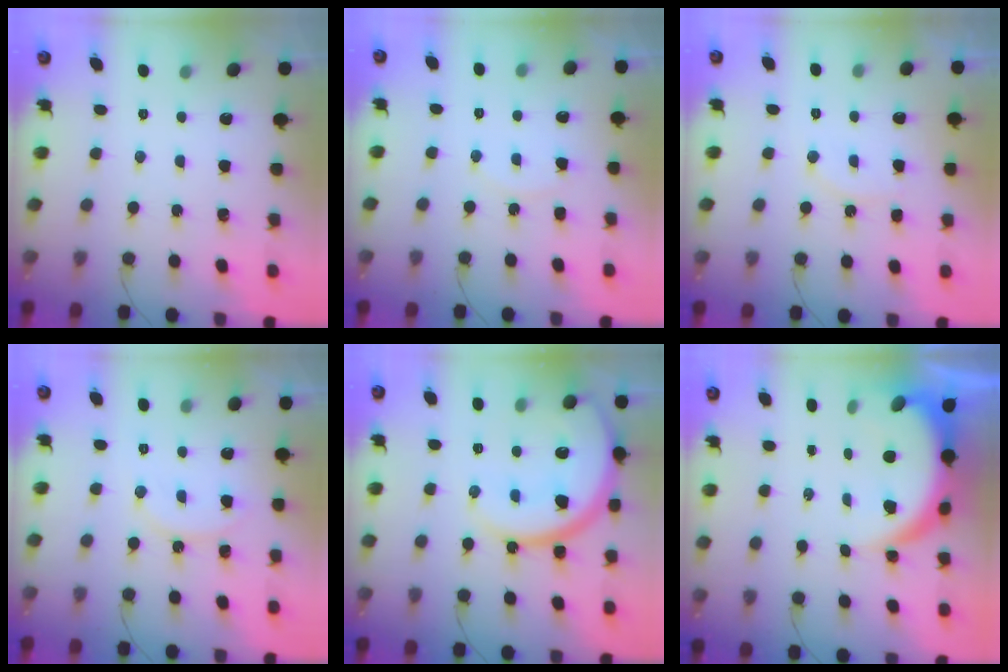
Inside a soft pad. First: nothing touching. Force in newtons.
{"total": 7.5, "press": 7.5, "slide": 0.5}
{"total": 7.0, "press": 7.0, "slide": 0.3}
{"total": 8.5, "press": 8.5, "slide": 0.6}
{"total": 18.8, "press": 18.8, "slide": 1.6}
{"total": 8.3, "press": 8.2, "slide": 1.0}